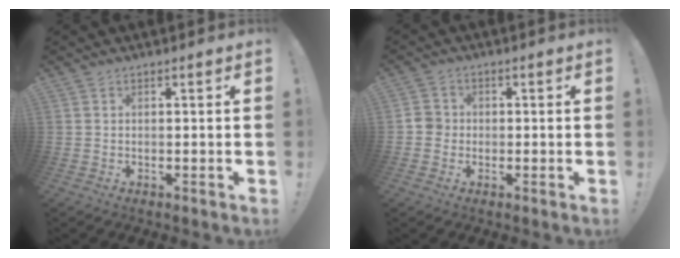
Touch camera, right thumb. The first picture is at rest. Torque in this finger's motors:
{"motor_torque": [-0.03, 0.08, -0.06, 0.10, 0.00]}